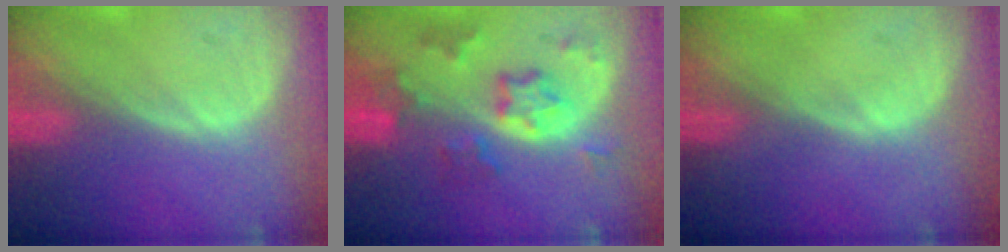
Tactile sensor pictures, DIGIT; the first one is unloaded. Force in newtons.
{"total": 7.5, "press": 6.6, "slide": 3.6}
{"total": 0.0}